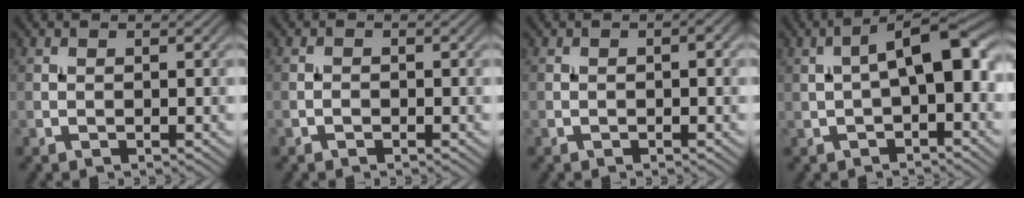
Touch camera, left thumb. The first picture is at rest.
{"total": 0.7, "force": [-0.5, 0.3, 0.3], "torque": [-0.003, 0.001, -0.010]}
{"total": 1.1, "force": [-0.2, 0.3, 1.0], "torque": [-0.016, 0.003, -0.002]}
{"total": 6.9, "force": [0.2, 2.8, 6.3], "torque": [-0.104, 0.016, 0.001]}